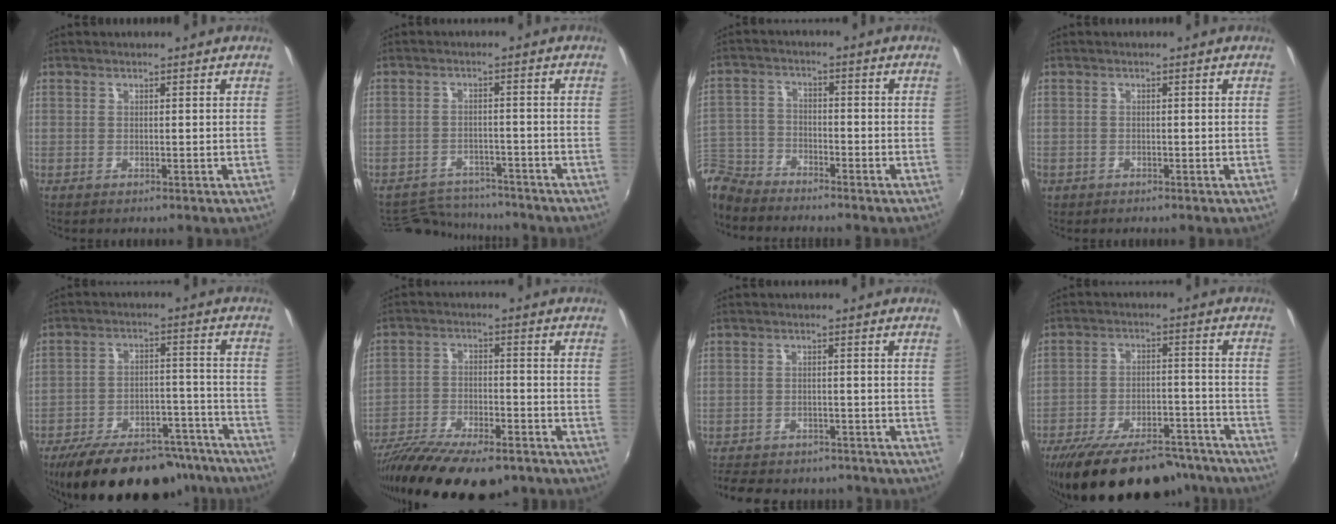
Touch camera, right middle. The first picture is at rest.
{"total": 9.8, "force": [-9.3, 2.8, 1.5], "torque": [-0.048, 0.014, -0.137]}
{"total": 9.4, "force": [-8.2, 4.0, 2.2], "torque": [-0.067, 0.007, -0.166]}
{"total": 1.7, "force": [-1.0, 1.3, 0.5], "torque": [-0.016, -0.002, -0.016]}
{"total": 25.7, "force": [-21.0, 9.6, 11.3], "torque": [-0.205, 0.009, -0.275]}
{"total": 19.9, "force": [-15.4, 5.9, 11.1], "torque": [-0.219, -0.045, -0.249]}
{"total": 13.5, "force": [-11.3, 5.3, 5.0], "torque": [-0.121, -0.007, -0.159]}
{"total": 25.2, "force": [-20.9, 8.5, 11.2], "torque": [-0.209, -0.003, -0.285]}